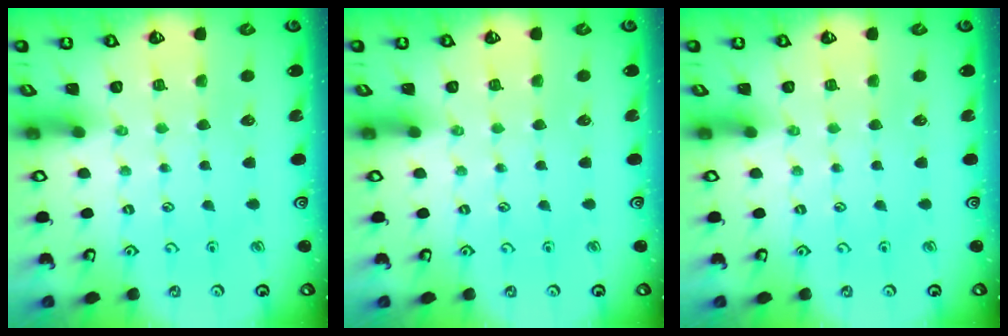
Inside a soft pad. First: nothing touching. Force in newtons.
{"total": 0.0}
{"total": 0.0}